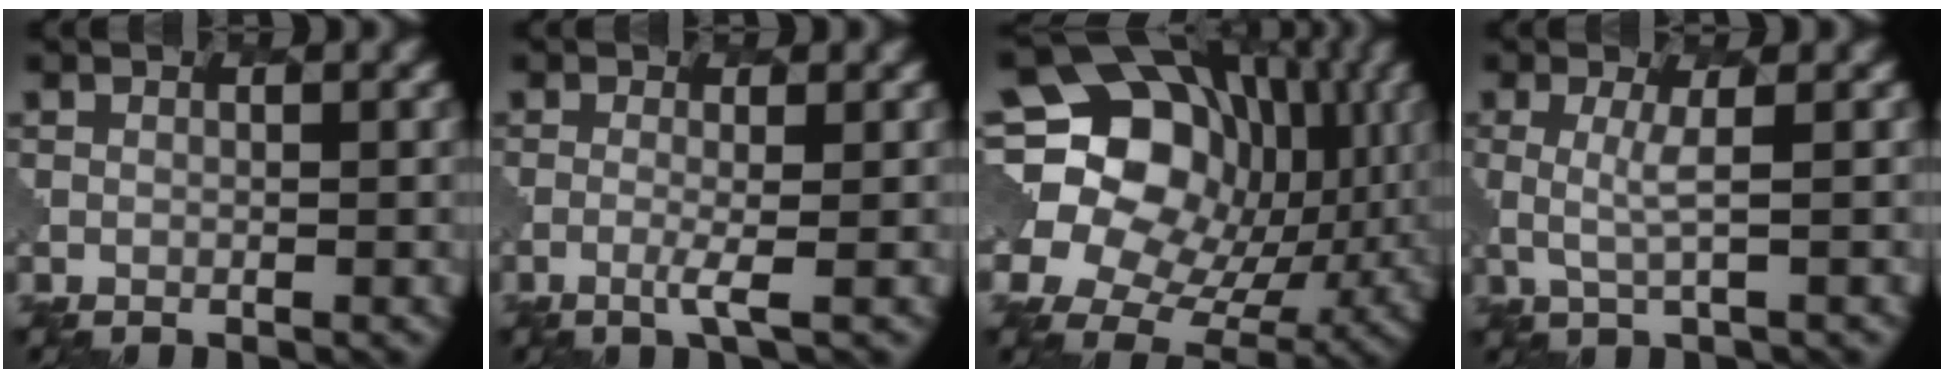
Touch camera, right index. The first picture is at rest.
{"total": 1.7, "force": [-0.4, 0.3, 1.6], "torque": [-0.029, -0.003, -0.012]}
{"total": 18.1, "force": [4.9, 14.1, 10.3], "torque": [-0.200, 0.024, 0.093]}
{"total": 1.9, "force": [0.4, 0.4, 1.8], "torque": [-0.042, -0.006, 0.008]}